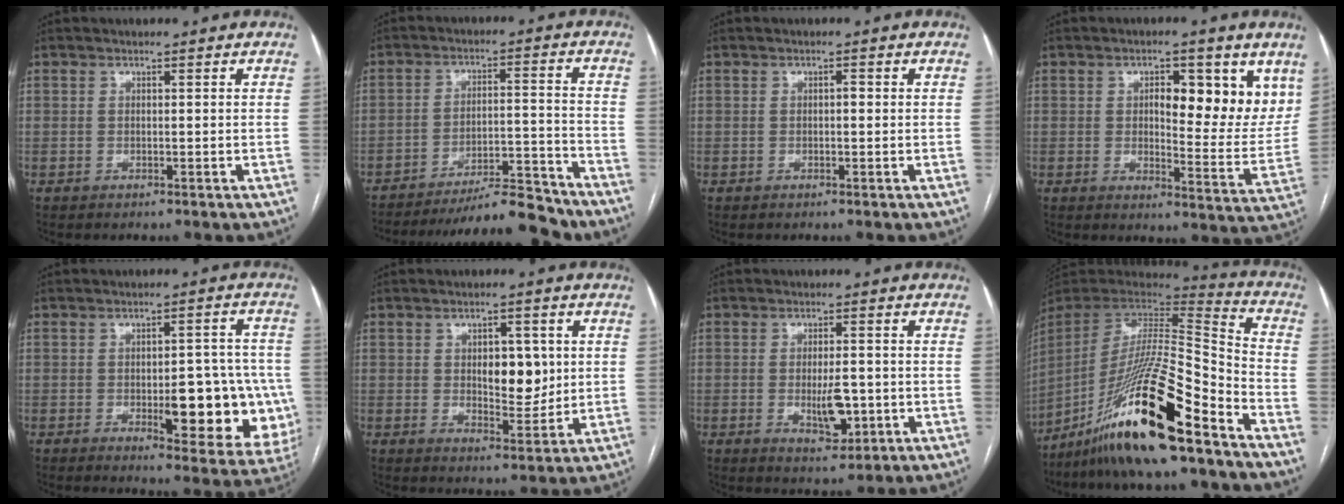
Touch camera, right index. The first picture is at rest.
{"total": 13.8, "force": [-13.0, 0.6, 4.5], "torque": [-0.060, 0.011, -0.200]}
{"total": 0.8, "force": [0.0, 0.2, 0.7], "torque": [-0.010, 0.002, -0.001]}
{"total": 11.9, "force": [4.8, 4.4, 10.0], "torque": [-0.110, -0.002, 0.064]}
{"total": 14.9, "force": [-3.0, 5.0, 13.7], "torque": [-0.119, 0.013, -0.021]}
{"total": 6.8, "force": [1.1, 3.2, 5.9], "torque": [-0.080, -0.002, 0.022]}
{"total": 5.7, "force": [-1.2, 2.1, 5.2], "torque": [-0.087, -0.007, -0.013]}
{"total": 24.9, "force": [-16.4, 1.8, 18.6], "torque": [-0.357, -0.026, -0.297]}